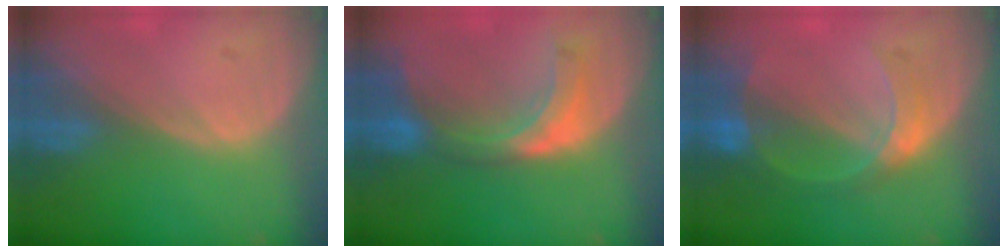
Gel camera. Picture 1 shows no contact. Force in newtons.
{"total": 7.6, "press": 6.8, "slide": 3.3}
{"total": 6.7, "press": 5.9, "slide": 3.2}